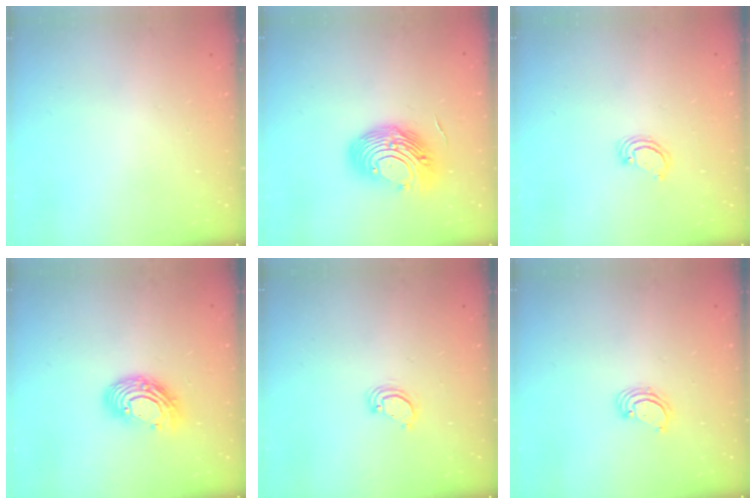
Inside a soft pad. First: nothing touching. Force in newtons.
{"total": 13.3, "press": 12.8, "slide": 3.9}
{"total": 2.3, "press": 2.3, "slide": 0.1}
{"total": 11.8, "press": 11.7, "slide": 0.9}
{"total": 3.2, "press": 3.2, "slide": 0.2}
{"total": 3.3, "press": 3.3, "slide": 0.2}